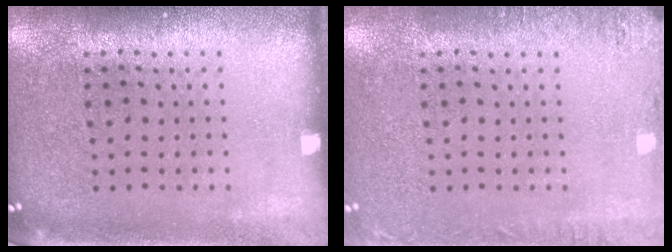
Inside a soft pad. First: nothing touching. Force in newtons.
{"total": 1.7, "press": 1.7, "slide": 0.2}